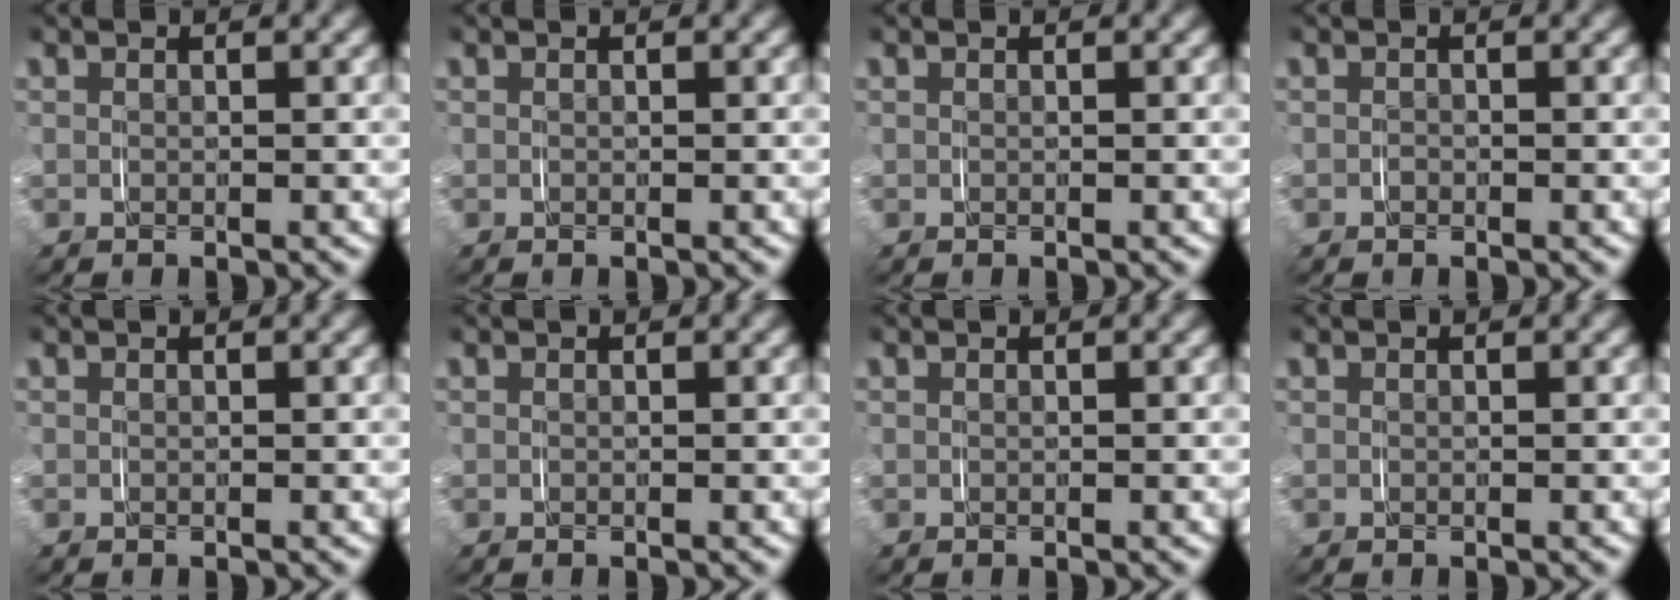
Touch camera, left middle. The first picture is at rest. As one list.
[{"total": 0.0}, {"total": 0.0}, {"total": 0.6, "force": [-0.5, 0.3, -0.1], "torque": [-0.006, -0.004, -0.008]}, {"total": 0.0}, {"total": 0.0}, {"total": 0.0}, {"total": 0.0}]